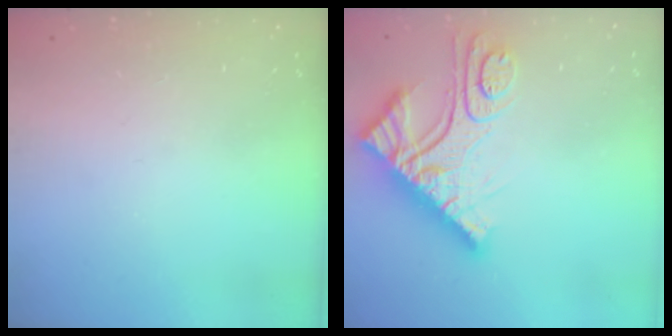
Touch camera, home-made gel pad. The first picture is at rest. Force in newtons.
{"total": 17.4, "press": 17.3, "slide": 1.8}